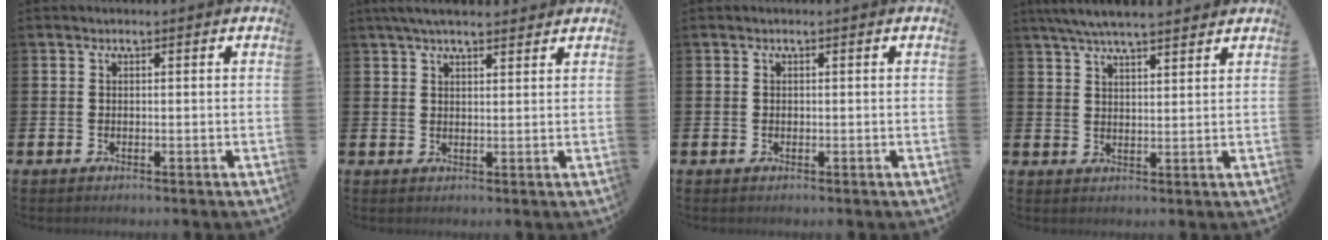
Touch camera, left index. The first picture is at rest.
{"total": 4.0, "force": [3.5, 0.9, 1.6], "torque": [-0.035, -0.006, 0.065]}
{"total": 0.0}
{"total": 5.7, "force": [5.3, 0.8, 2.0], "torque": [-0.050, -0.014, 0.096]}